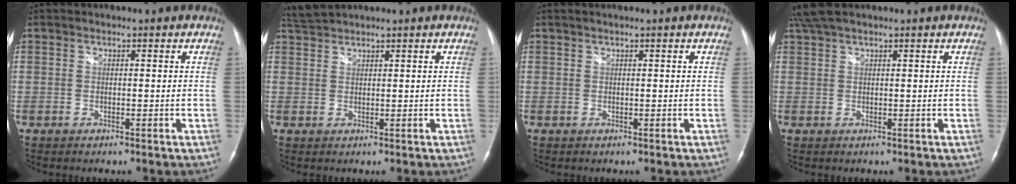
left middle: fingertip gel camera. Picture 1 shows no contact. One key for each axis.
{"total": 2.6, "fx": 2.5, "fy": -0.2, "fz": 0.2, "tx": -0.016, "ty": 0.015, "tz": 0.059}
{"total": 0.8, "fx": 0.6, "fy": -0.1, "fz": 0.5, "tx": -0.011, "ty": 0.011, "tz": 0.015}
{"total": 4.0, "fx": 3.4, "fy": 0.7, "fz": 2.0, "tx": -0.045, "ty": 0.029, "tz": 0.068}